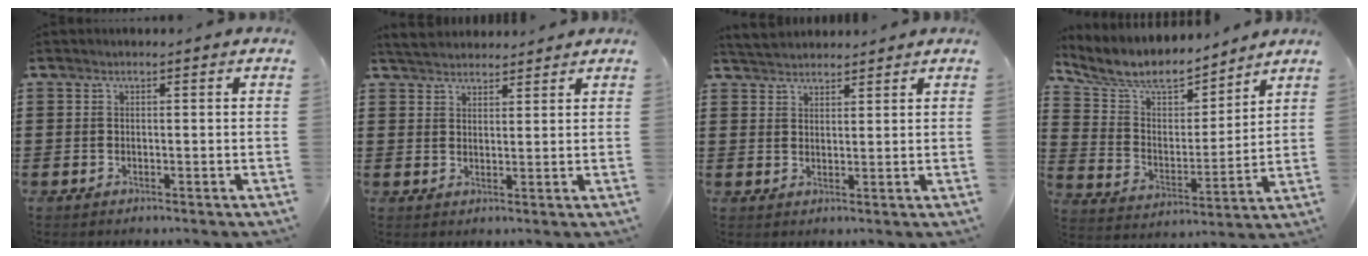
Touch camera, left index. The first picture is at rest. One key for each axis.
{"total": 3.3, "fx": 3.2, "fy": 0.8, "fz": 0.5, "tx": -0.020, "ty": -0.002, "tz": 0.061}
{"total": 3.1, "fx": 3.0, "fy": 0.6, "fz": 0.2, "tx": -0.014, "ty": -0.003, "tz": 0.058}
{"total": 7.7, "fx": 6.8, "fy": 2.7, "fz": 2.5, "tx": -0.086, "ty": -0.036, "tz": 0.118}